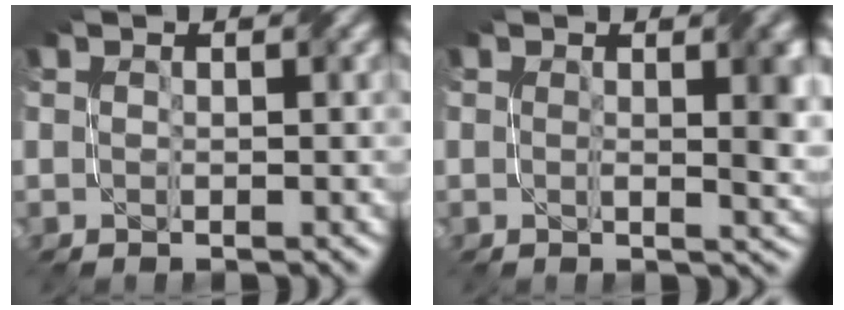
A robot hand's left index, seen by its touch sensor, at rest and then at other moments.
{"total": 3.9, "force": [0.8, 1.0, 3.7], "torque": [-0.044, 0.000, 0.013]}